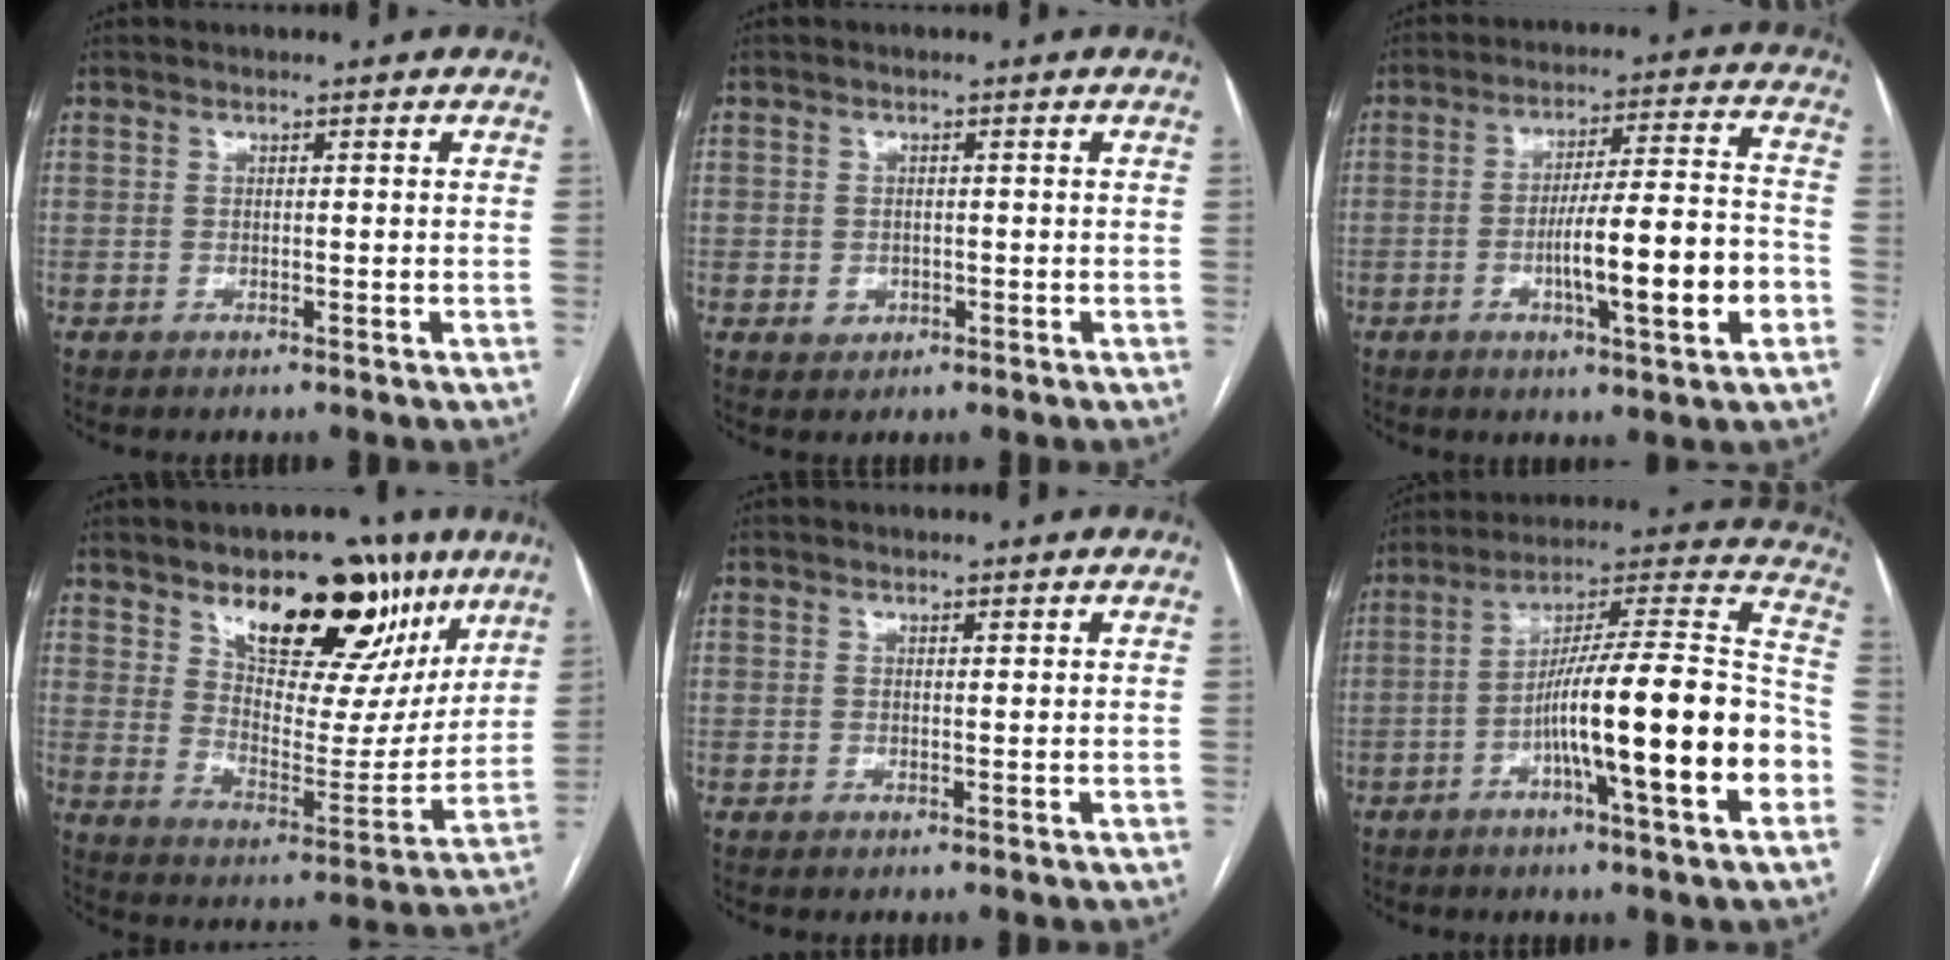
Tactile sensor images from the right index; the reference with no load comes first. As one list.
[{"total": 2.1, "force": [-0.4, 2.0, 0.5], "torque": [-0.004, 0.004, 0.001]}, {"total": 13.5, "force": [-3.9, 1.1, 12.8], "torque": [-0.206, 0.006, -0.059]}, {"total": 20.1, "force": [12.5, 8.7, 13.1], "torque": [-0.164, 0.000, 0.197]}, {"total": 0.5, "force": [0.4, 0.1, 0.2], "torque": [-0.007, -0.001, 0.007]}, {"total": 20.8, "force": [-6.3, 1.1, 19.8], "torque": [-0.281, 0.014, -0.101]}]